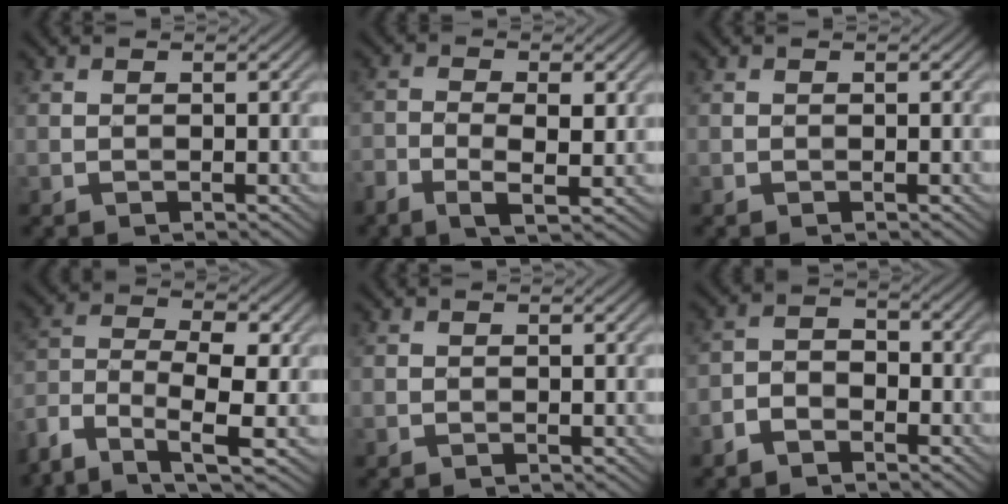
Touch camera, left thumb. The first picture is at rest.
{"total": 5.0, "force": [-1.3, 2.0, 4.3], "torque": [-0.094, -0.010, -0.022]}
{"total": 0.0}
{"total": 8.7, "force": [-4.7, 3.6, 6.4], "torque": [-0.129, -0.007, -0.101]}
{"total": 0.0}
{"total": 3.7, "force": [-2.7, 1.9, 1.7], "torque": [-0.032, 0.003, -0.062]}